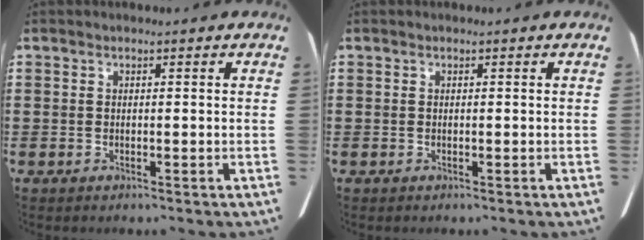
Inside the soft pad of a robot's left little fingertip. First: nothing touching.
{"total": 0.0}